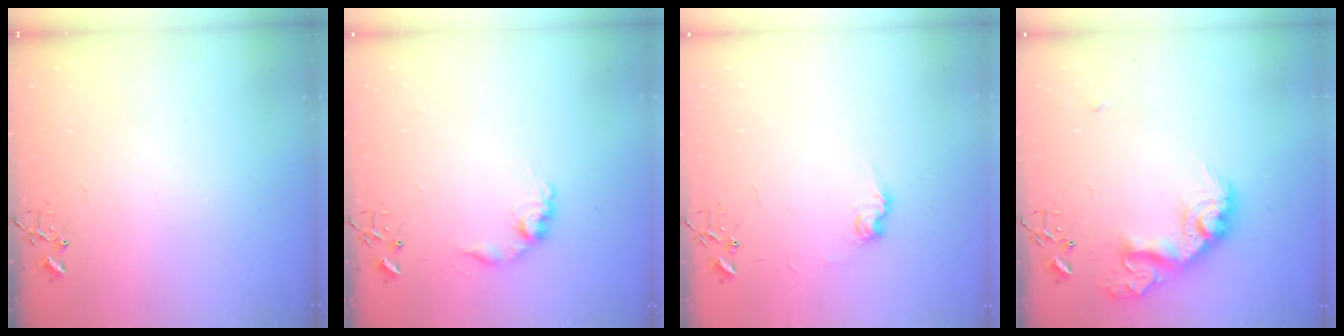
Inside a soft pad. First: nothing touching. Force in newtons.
{"total": 9.2, "press": 9.2, "slide": 0.5}
{"total": 8.5, "press": 8.4, "slide": 0.7}
{"total": 19.6, "press": 19.6, "slide": 1.4}